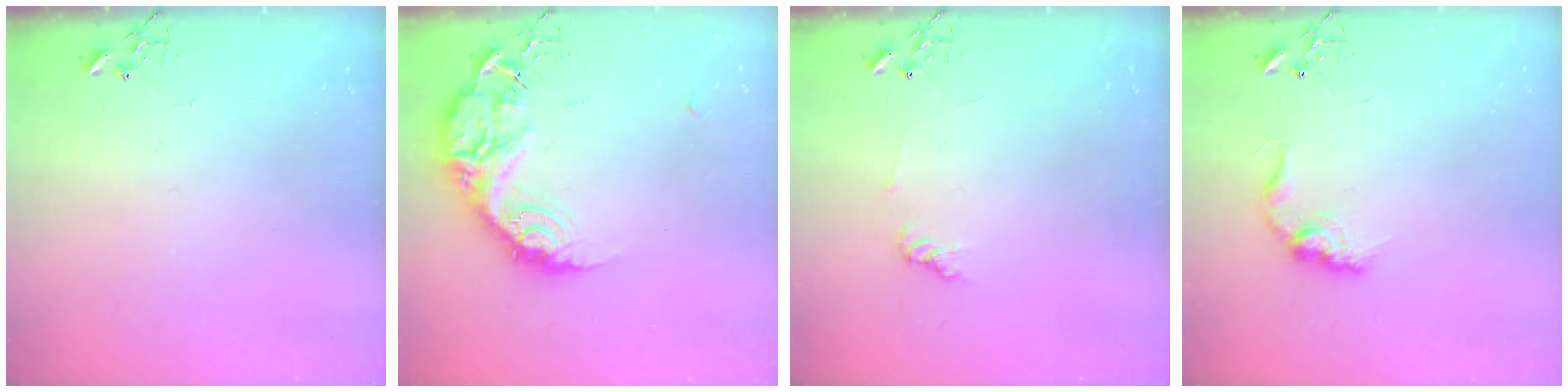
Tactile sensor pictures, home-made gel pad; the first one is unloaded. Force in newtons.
{"total": 16.4, "press": 16.3, "slide": 1.2}
{"total": 5.3, "press": 5.3, "slide": 0.2}
{"total": 11.0, "press": 11.0, "slide": 0.3}